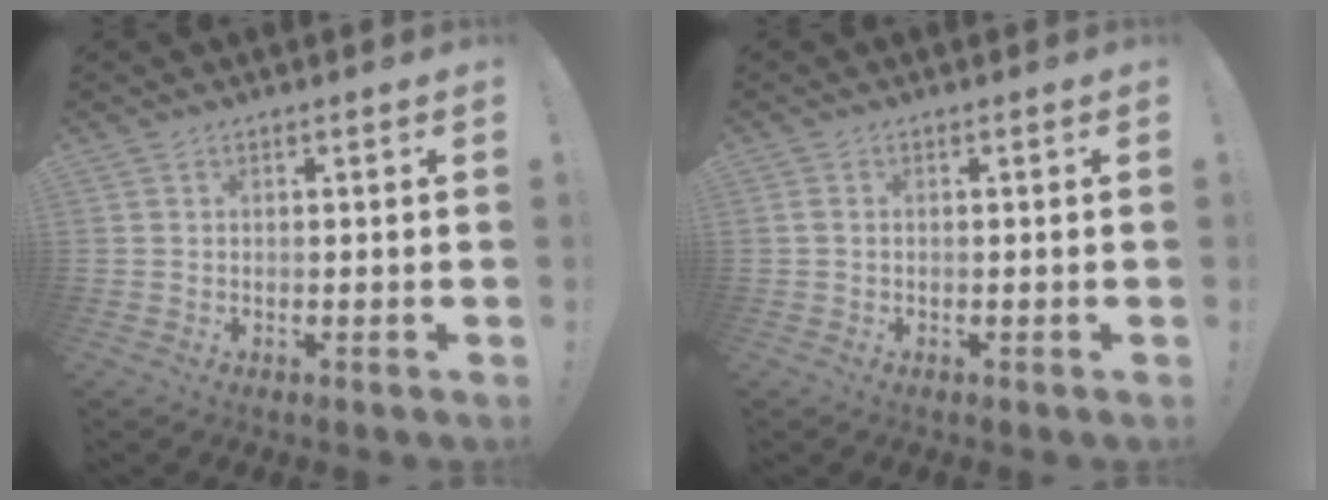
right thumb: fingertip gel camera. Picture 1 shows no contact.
{"total": 0.5, "force": [0.0, 0.3, 0.5], "torque": [-0.015, 0.003, 0.000]}